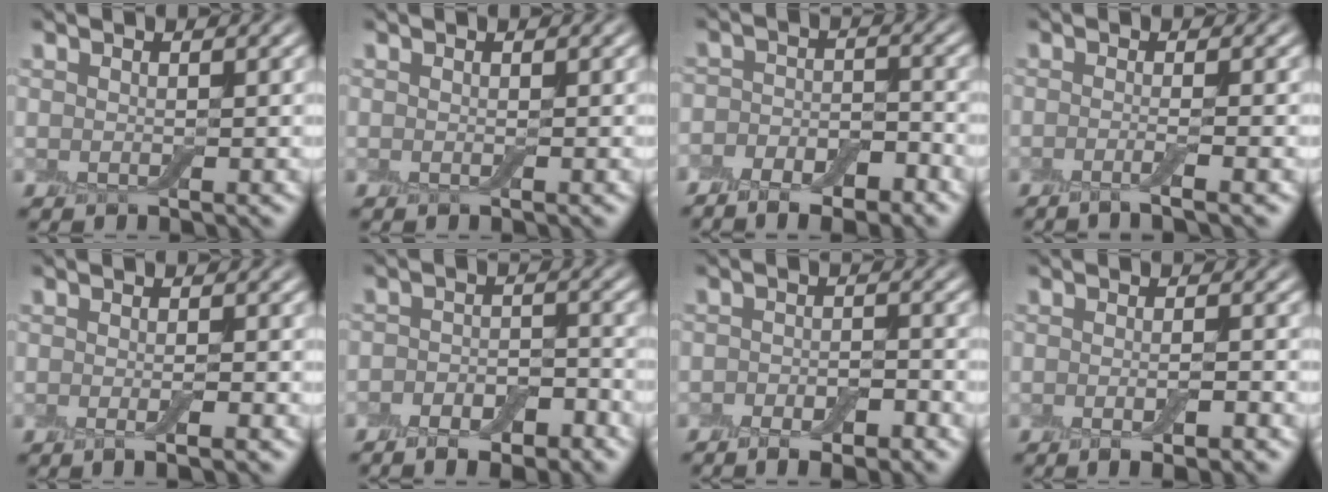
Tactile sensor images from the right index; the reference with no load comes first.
{"total": 0.0}
{"total": 6.5, "force": [-4.5, 3.5, 3.1], "torque": [-0.008, -0.004, -0.069]}
{"total": 2.3, "force": [-1.0, 0.5, 2.1], "torque": [-0.019, -0.005, -0.029]}
{"total": 1.7, "force": [-0.6, 0.2, 1.6], "torque": [-0.022, -0.006, -0.011]}
{"total": 4.9, "force": [-3.2, 2.5, 2.8], "torque": [-0.010, 0.004, -0.056]}
{"total": 4.0, "force": [-2.5, 1.8, 2.5], "torque": [-0.018, 0.008, -0.040]}
{"total": 3.0, "force": [-1.2, 0.6, 2.6], "torque": [-0.037, -0.004, -0.018]}